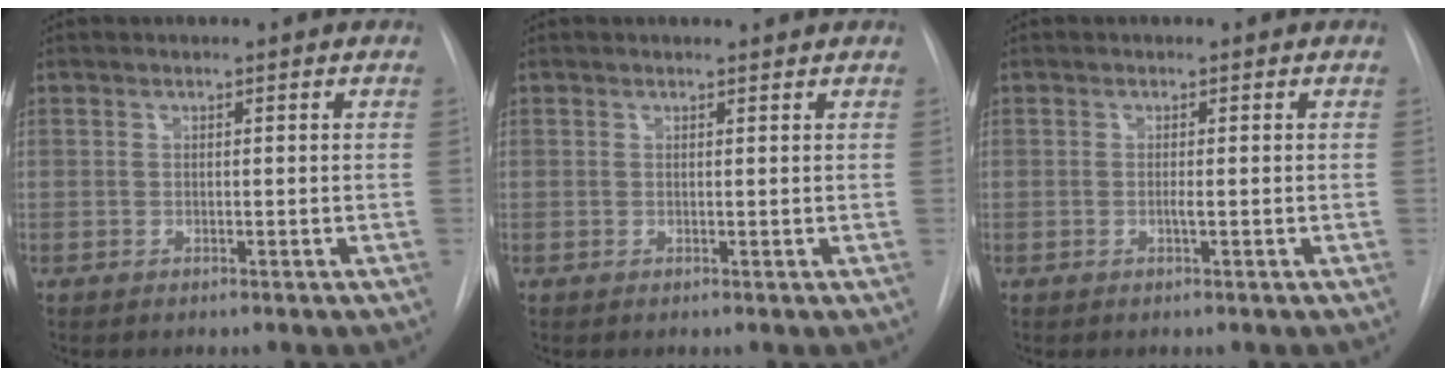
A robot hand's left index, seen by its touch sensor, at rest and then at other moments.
{"total": 0.8, "force": [0.8, 0.0, -0.1], "torque": [-0.007, 0.001, 0.011]}
{"total": 0.7, "force": [-0.2, -0.1, 0.6], "torque": [-0.012, -0.001, -0.004]}